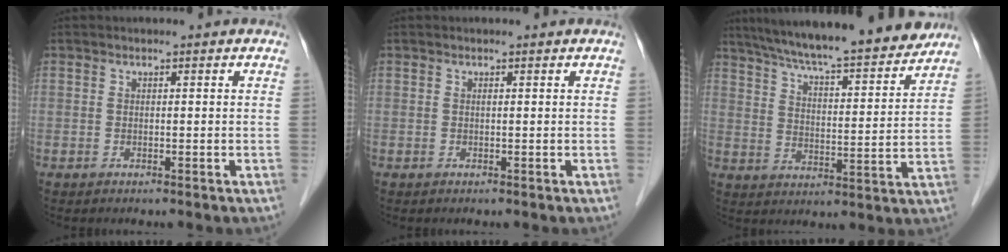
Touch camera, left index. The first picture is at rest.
{"total": 0.0}
{"total": 20.6, "force": [18.1, 1.9, 9.6], "torque": [-0.156, 0.004, 0.261]}